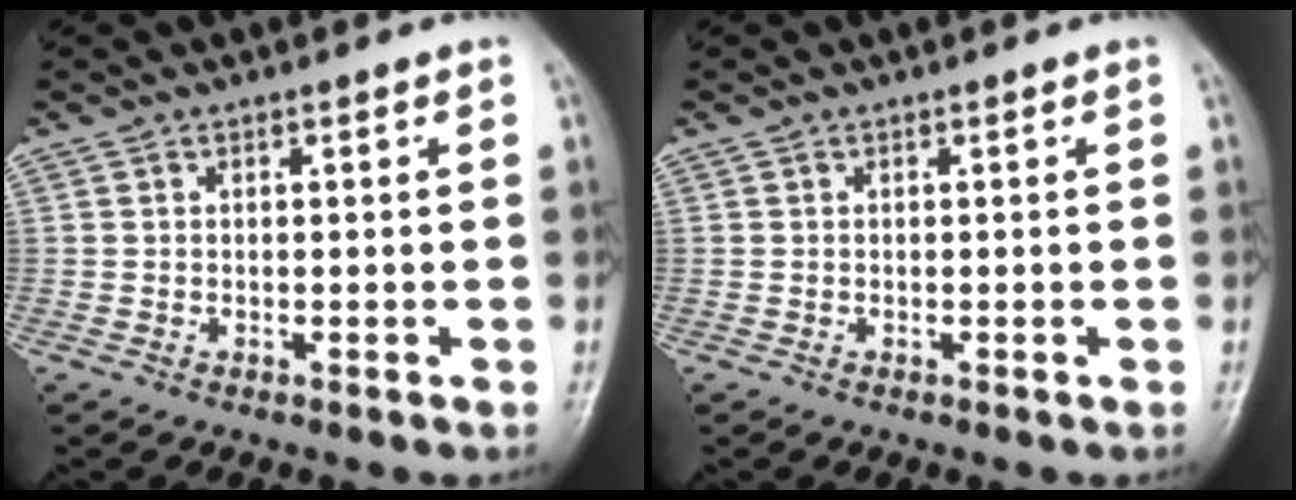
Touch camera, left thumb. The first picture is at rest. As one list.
[{"total": 0.0}]